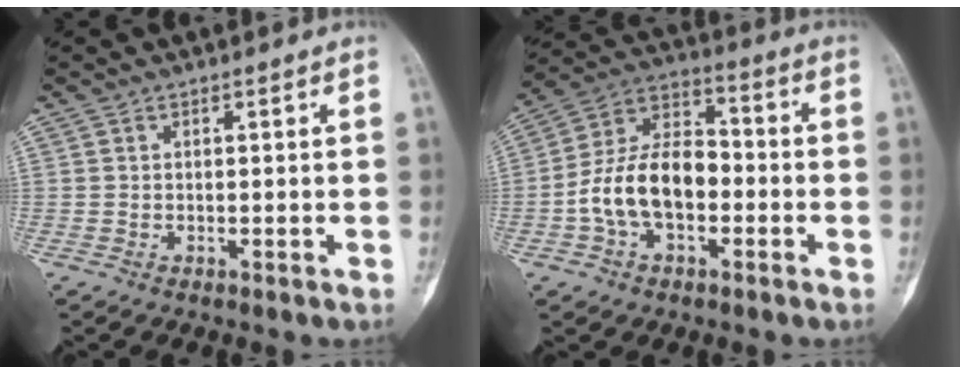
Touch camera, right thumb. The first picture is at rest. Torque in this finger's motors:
{"motor_torque": [1.94, 1.92, 0.89, -0.76, 0.12]}